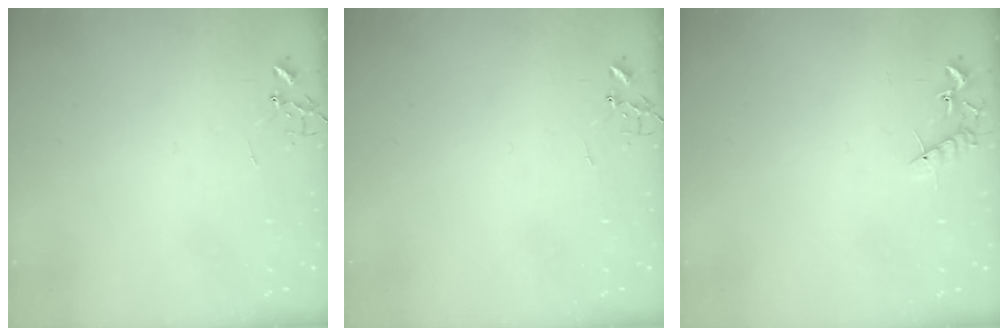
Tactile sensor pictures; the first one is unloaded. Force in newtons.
{"total": 0.0}
{"total": 10.4, "press": 10.3, "slide": 0.9}